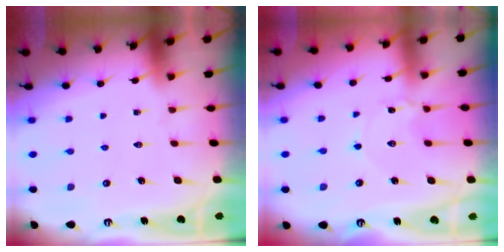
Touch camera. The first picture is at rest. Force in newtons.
{"total": 1.6, "press": 1.6, "slide": 0.2}